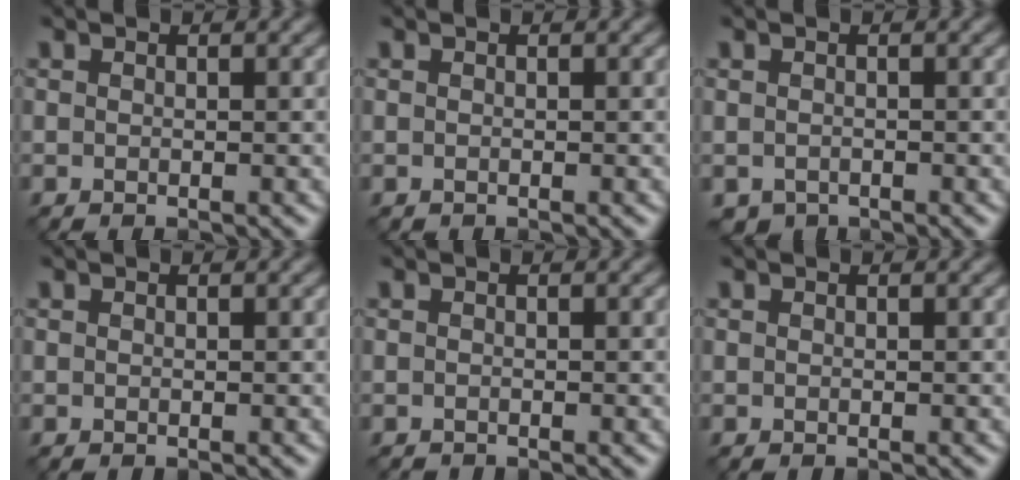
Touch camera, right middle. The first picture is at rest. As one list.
[{"total": 0.0}, {"total": 0.9, "force": [-0.7, 0.6, 0.1], "torque": [0.001, -0.005, -0.012]}, {"total": 0.0}, {"total": 0.5, "force": [-0.5, 0.0, -0.1], "torque": [0.002, -0.003, -0.011]}, {"total": 0.0}]